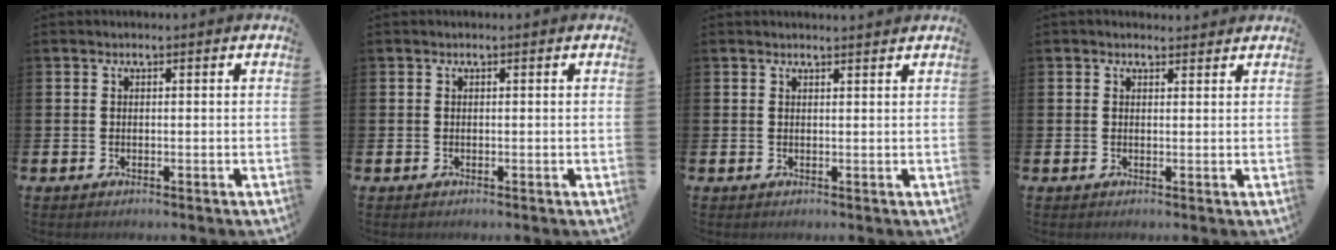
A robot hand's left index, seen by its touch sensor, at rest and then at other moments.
{"total": 0.0}
{"total": 1.0, "force": [1.0, -0.1, 0.1], "torque": [0.007, -0.007, 0.017]}
{"total": 1.0, "force": [0.9, 0.4, 0.1], "torque": [0.004, 0.001, 0.015]}